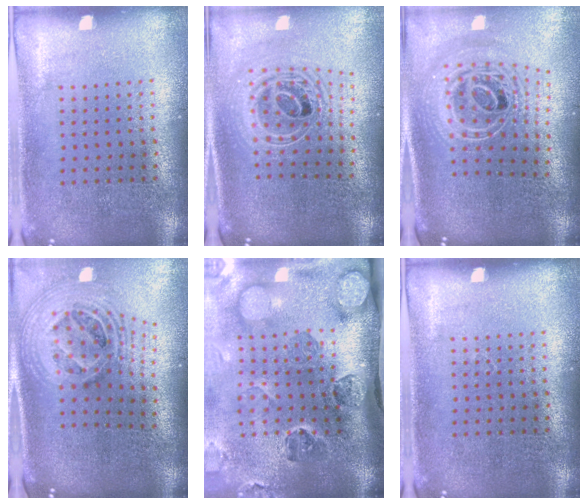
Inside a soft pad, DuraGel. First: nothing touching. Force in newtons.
{"total": 2.3, "press": 1.8, "slide": 1.4}
{"total": 2.7, "press": 1.9, "slide": 1.8}
{"total": 2.3, "press": 1.6, "slide": 1.6}
{"total": 4.9, "press": 3.5, "slide": 3.5}
{"total": 0.0}